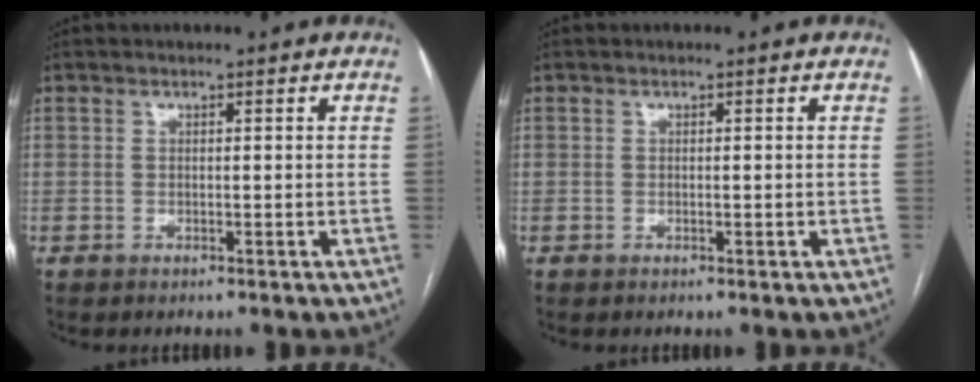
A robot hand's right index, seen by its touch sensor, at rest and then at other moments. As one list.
[{"total": 0.6, "force": [-0.1, 0.1, 0.6], "torque": [-0.010, -0.002, 0.000]}]